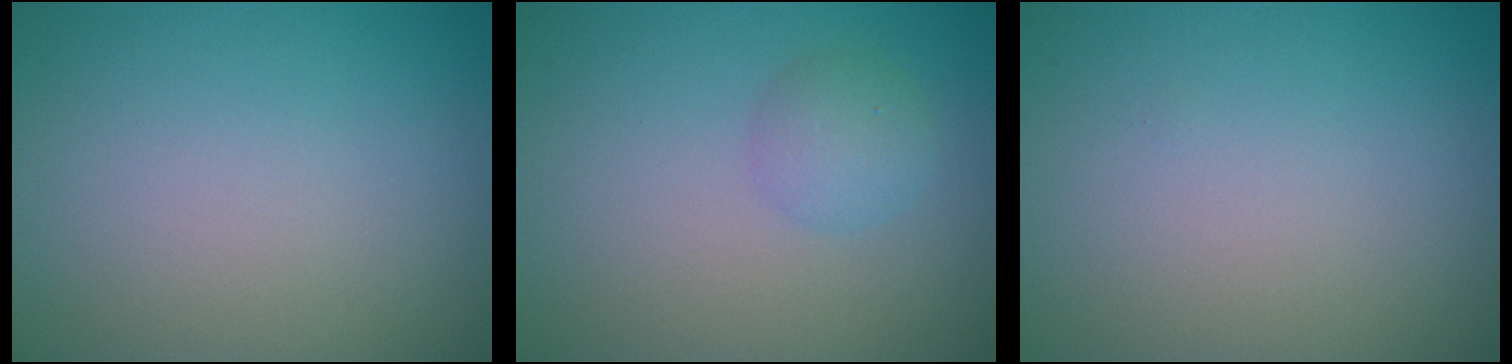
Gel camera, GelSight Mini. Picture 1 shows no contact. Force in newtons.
{"total": 2.0, "press": 2.0, "slide": 0.1}
{"total": 0.0}